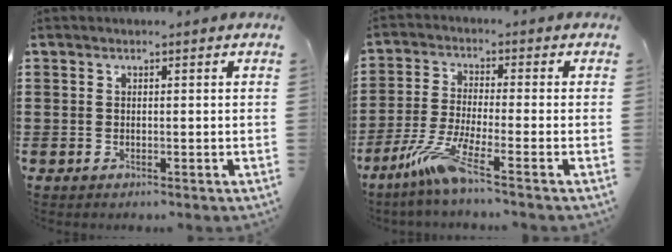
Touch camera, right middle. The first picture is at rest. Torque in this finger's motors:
{"motor_torque": [1.80, -0.34, 0.72, 0.16]}